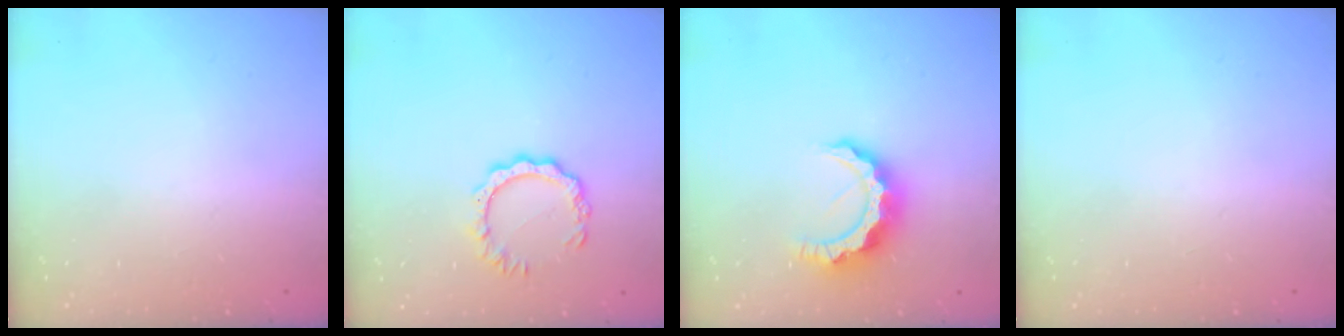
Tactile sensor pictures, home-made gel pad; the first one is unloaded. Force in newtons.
{"total": 7.8, "press": 7.8, "slide": 0.8}
{"total": 9.8, "press": 9.8, "slide": 1.1}
{"total": 0.0}